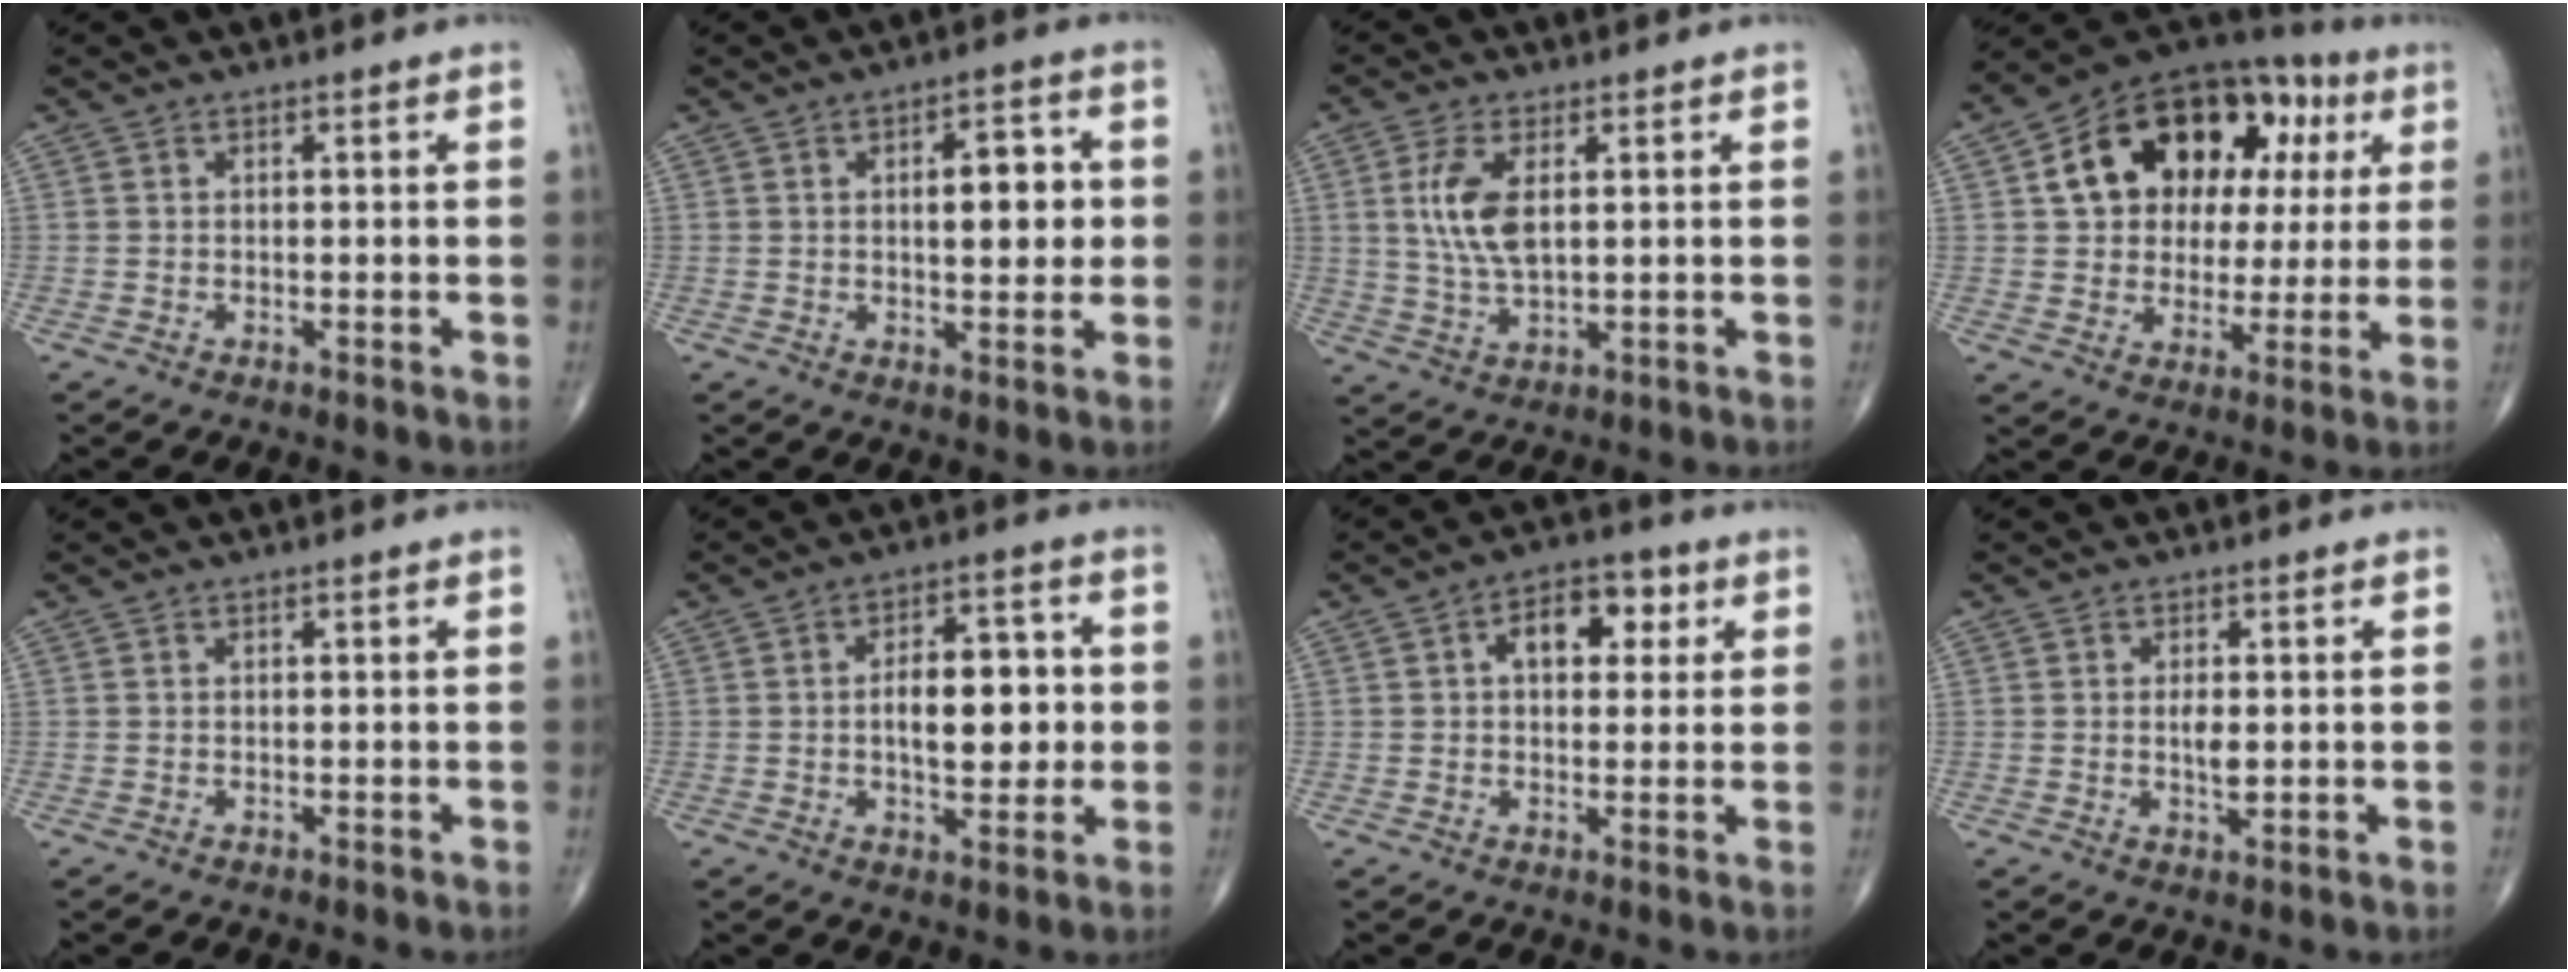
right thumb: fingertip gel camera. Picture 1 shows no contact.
{"total": 8.1, "force": [0.9, 3.7, 7.2], "torque": [-0.081, 0.000, 0.012]}
{"total": 8.3, "force": [1.9, 3.8, 7.1], "torque": [-0.154, -0.008, 0.041]}
{"total": 22.0, "force": [6.4, 14.9, 14.8], "torque": [-0.177, 0.029, 0.098]}
{"total": 0.0}
{"total": 11.0, "force": [0.0, 5.6, 9.5], "torque": [-0.117, 0.012, 0.001]}
{"total": 8.5, "force": [2.3, 5.3, 6.2], "torque": [-0.058, 0.012, 0.027]}
{"total": 2.9, "force": [0.1, 1.1, 2.7], "torque": [-0.043, -0.006, 0.000]}